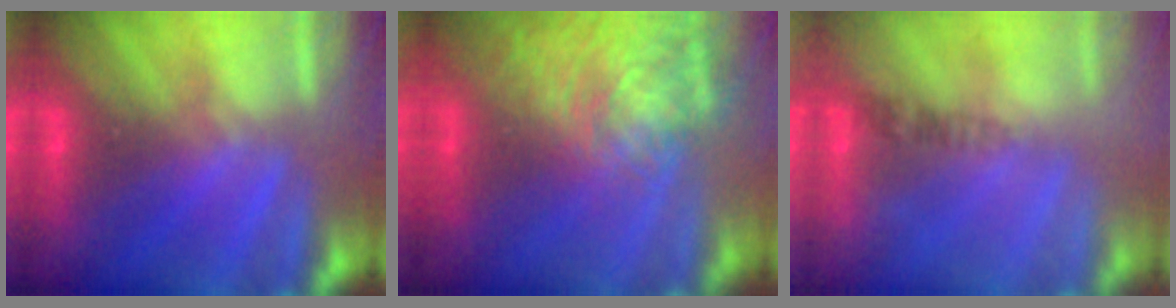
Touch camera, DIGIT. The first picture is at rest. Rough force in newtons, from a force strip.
{"total": 7.9}
{"total": 2.5}